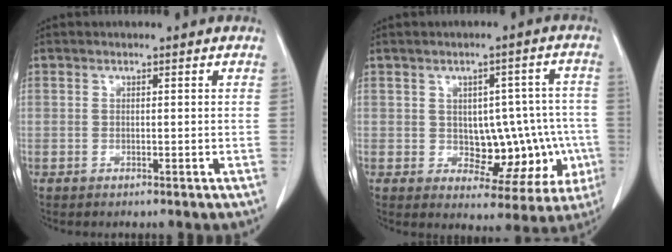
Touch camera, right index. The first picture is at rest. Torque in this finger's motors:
{"motor_torque": [0.12, 0.02, 0.07, 0.00]}